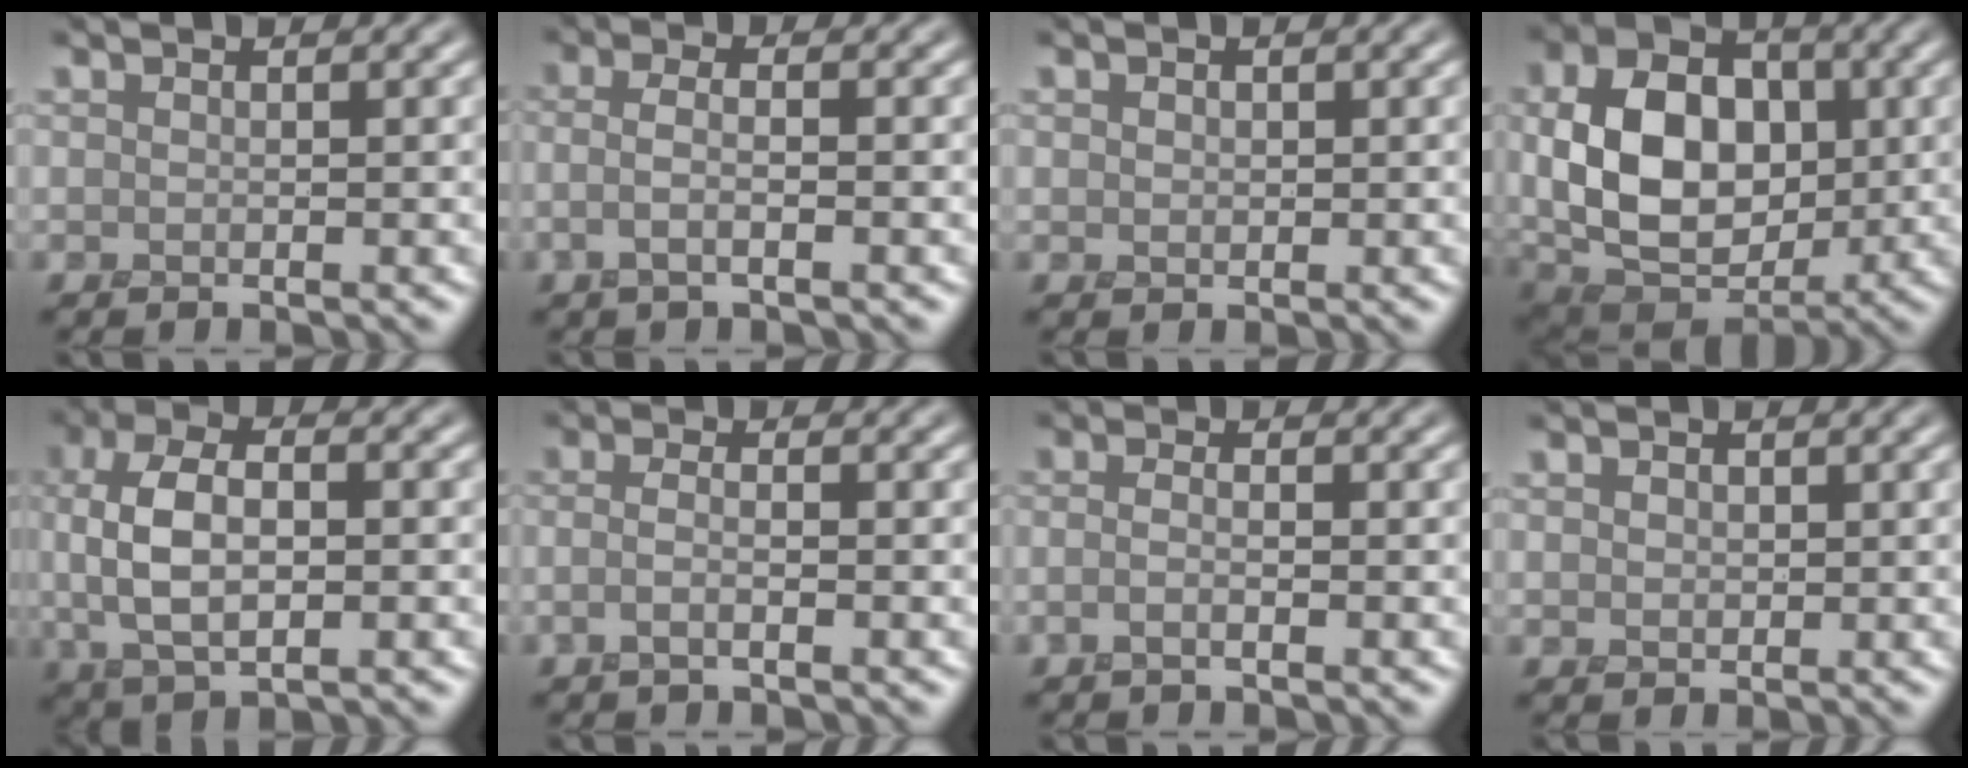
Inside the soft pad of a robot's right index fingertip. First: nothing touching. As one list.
[{"total": 1.9, "force": [-0.7, 0.4, 1.7], "torque": [-0.032, -0.012, -0.018]}, {"total": 0.8, "force": [0.2, 0.7, 0.3], "torque": [-0.008, -0.003, 0.006]}, {"total": 10.0, "force": [0.3, 7.0, 7.2], "torque": [-0.145, -0.006, 0.004]}, {"total": 6.4, "force": [0.0, 3.2, 5.6], "torque": [-0.112, 0.005, -0.005]}, {"total": 1.4, "force": [-1.0, 0.0, 1.0], "torque": [-0.019, -0.007, -0.022]}, {"total": 1.1, "force": [-1.0, 0.0, 0.5], "torque": [-0.013, -0.002, -0.022]}, {"total": 1.2, "force": [0.2, 1.0, 0.5], "torque": [-0.013, -0.004, 0.005]}]